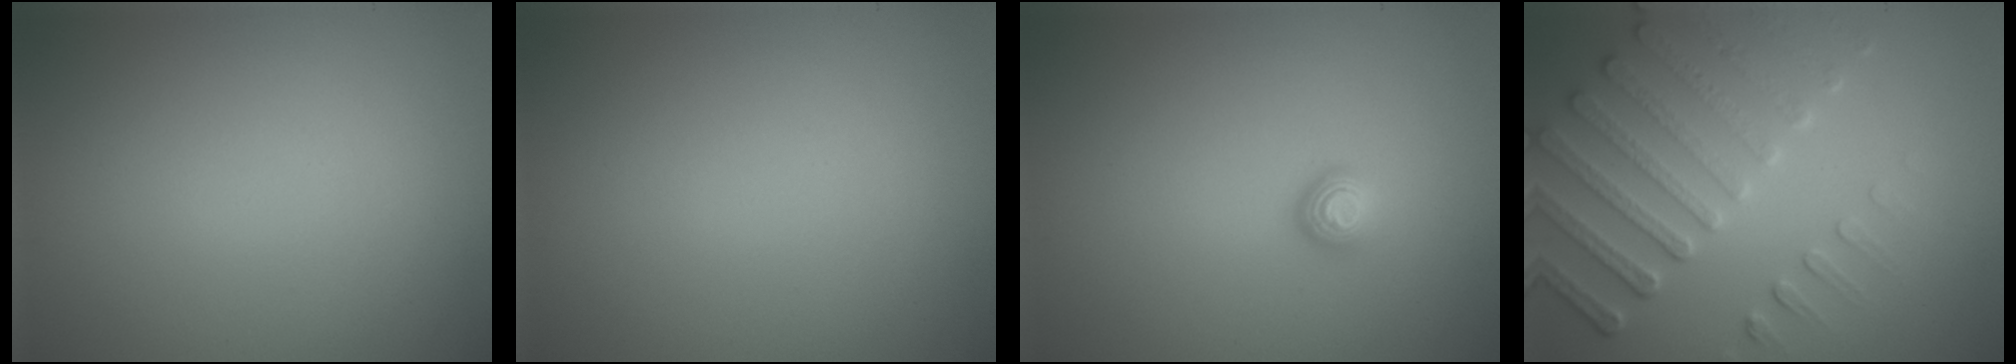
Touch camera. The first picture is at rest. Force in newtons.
{"total": 0.0}
{"total": 1.5, "press": 1.0, "slide": 1.1}
{"total": 5.2, "press": 4.7, "slide": 2.4}